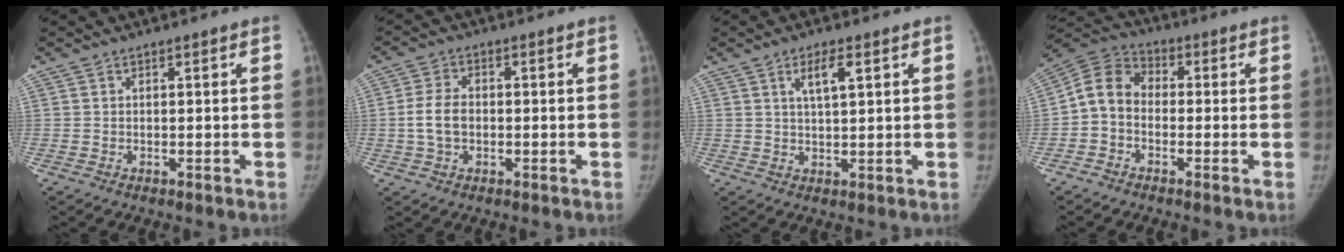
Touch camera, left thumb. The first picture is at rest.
{"total": 5.3, "force": [-0.7, 3.5, 3.9], "torque": [-0.078, 0.010, -0.016]}
{"total": 4.6, "force": [2.1, 1.3, 3.9], "torque": [-0.066, -0.005, 0.039]}
{"total": 7.7, "force": [-1.3, 6.1, 4.5], "torque": [-0.072, 0.027, -0.045]}